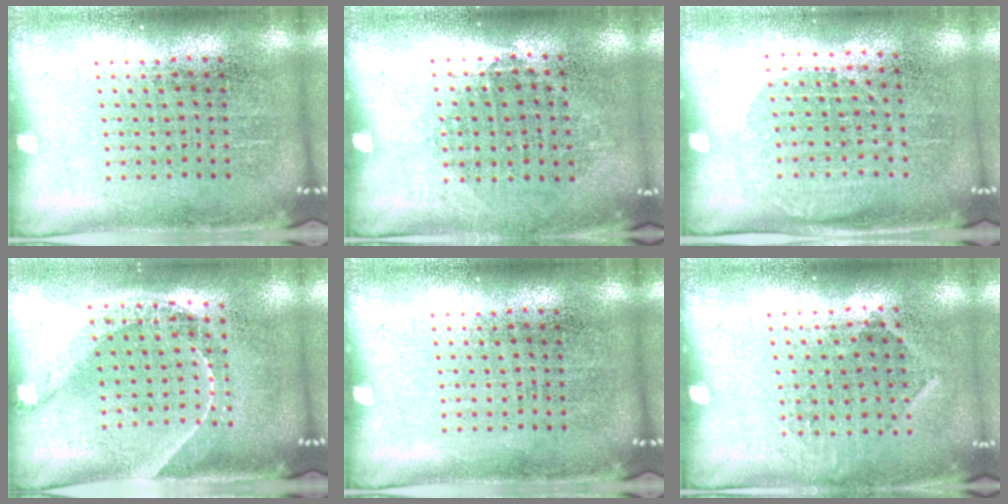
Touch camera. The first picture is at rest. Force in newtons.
{"total": 0.8, "press": 0.8, "slide": 0.3}
{"total": 1.1, "press": 1.0, "slide": 0.5}
{"total": 1.6, "press": 1.3, "slide": 0.9}
{"total": 0.0}
{"total": 0.9, "press": 0.7, "slide": 0.5}